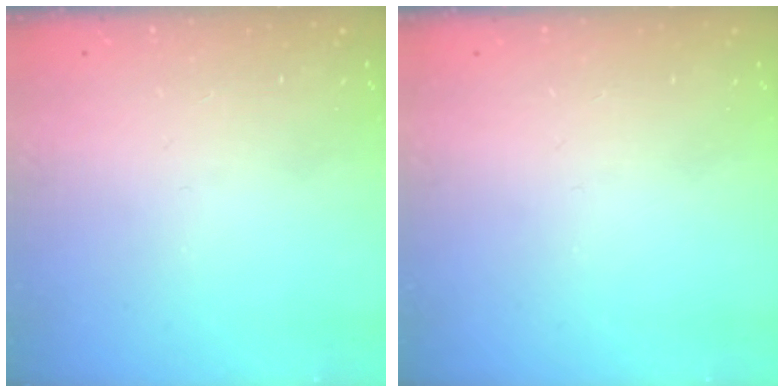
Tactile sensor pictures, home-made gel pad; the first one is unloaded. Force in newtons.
{"total": 0.0}